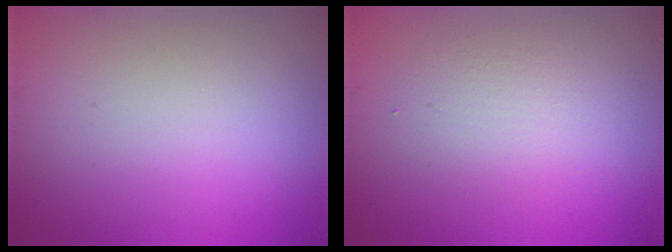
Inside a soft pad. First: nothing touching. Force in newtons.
{"total": 2.4, "press": 2.4, "slide": 0.0}